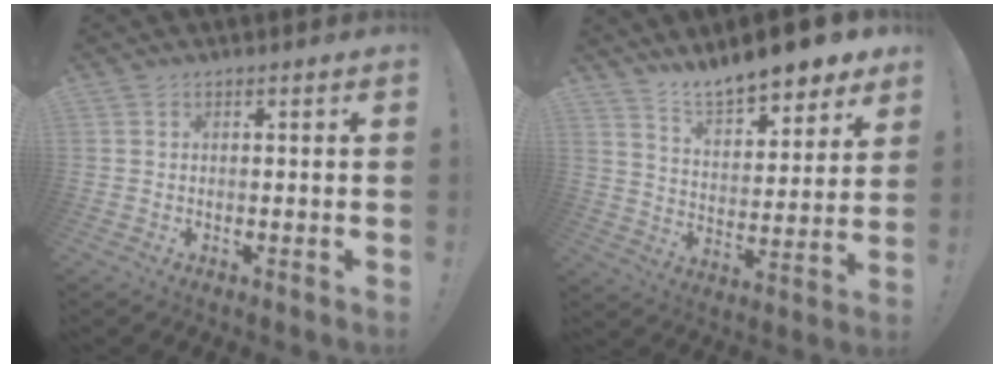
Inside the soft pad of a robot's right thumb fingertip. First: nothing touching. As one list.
[{"total": 12.2, "force": [11.1, 2.8, 4.3], "torque": [-0.080, -0.091, 0.194]}]